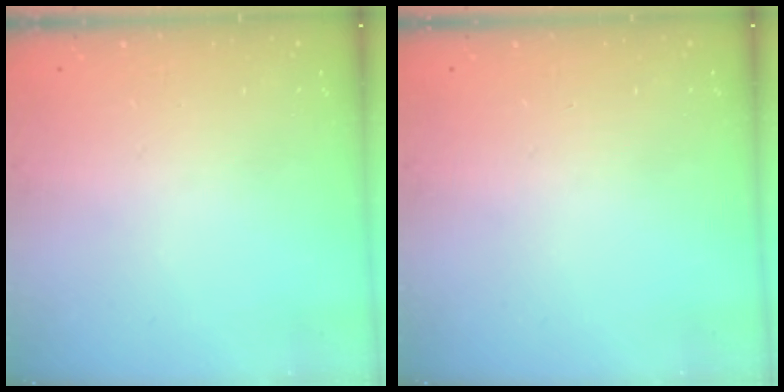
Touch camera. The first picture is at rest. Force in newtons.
{"total": 0.0}